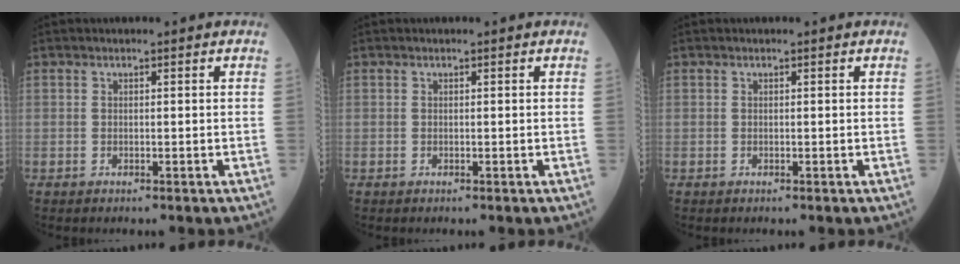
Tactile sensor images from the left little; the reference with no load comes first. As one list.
[{"total": 0.0}, {"total": 0.0}]